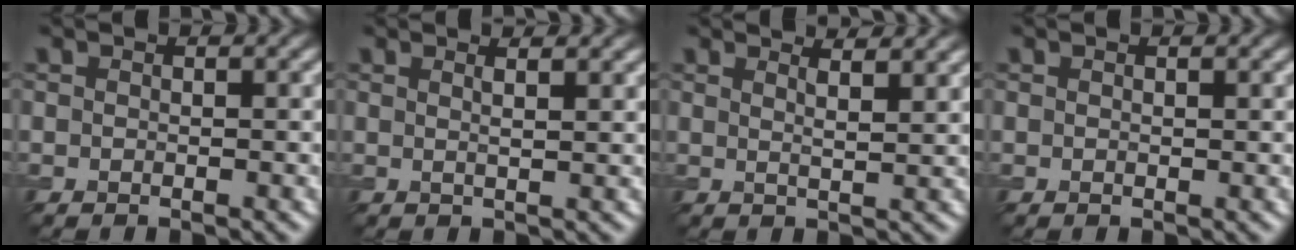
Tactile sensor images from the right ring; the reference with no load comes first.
{"total": 1.6, "force": [1.2, 0.4, 1.0], "torque": [-0.019, 0.010, -0.002]}
{"total": 3.6, "force": [2.8, 1.0, 2.0], "torque": [-0.022, 0.024, 0.018]}
{"total": 0.0}